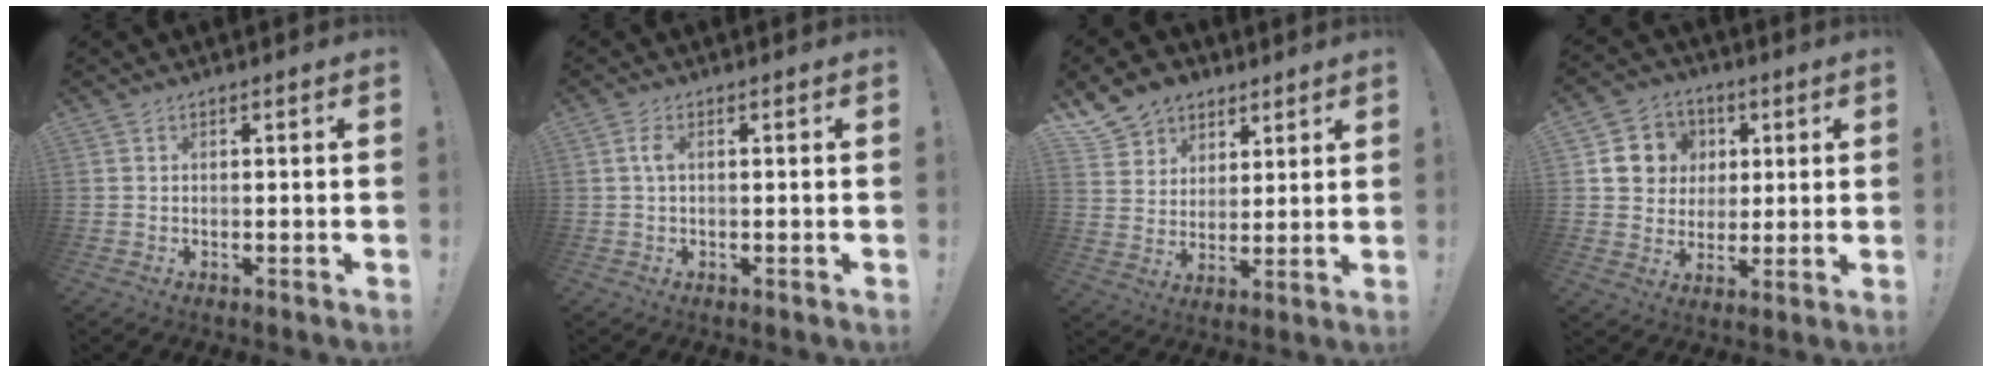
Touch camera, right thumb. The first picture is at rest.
{"total": 2.4, "force": [0.2, 0.7, 2.3], "torque": [-0.038, 0.003, 0.001]}
{"total": 11.0, "force": [6.9, 8.3, 2.4], "torque": [-0.046, -0.041, 0.140]}
{"total": 11.1, "force": [2.7, 10.3, 3.0], "torque": [-0.039, -0.005, 0.058]}